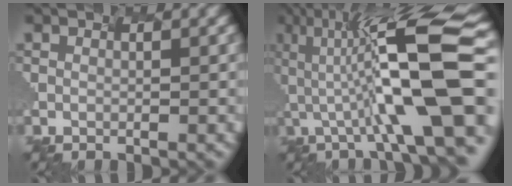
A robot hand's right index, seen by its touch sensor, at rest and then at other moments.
{"total": 12.4, "force": [-0.9, 2.5, 12.1], "torque": [-0.232, 0.025, 0.011]}